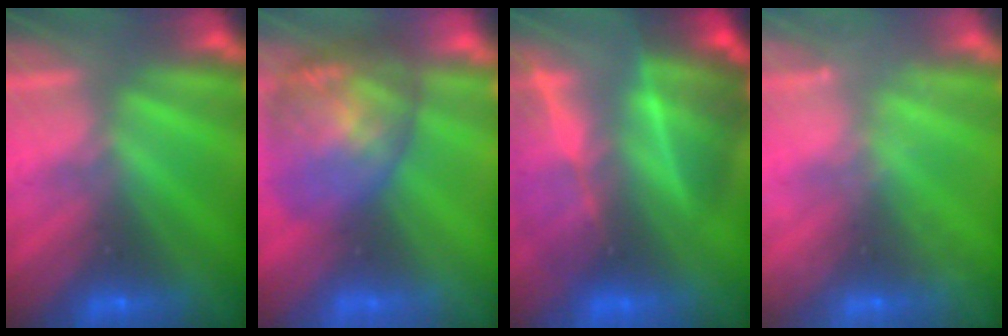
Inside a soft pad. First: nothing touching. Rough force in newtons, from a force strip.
{"total": 6.9}
{"total": 5.7}
{"total": 2.3}